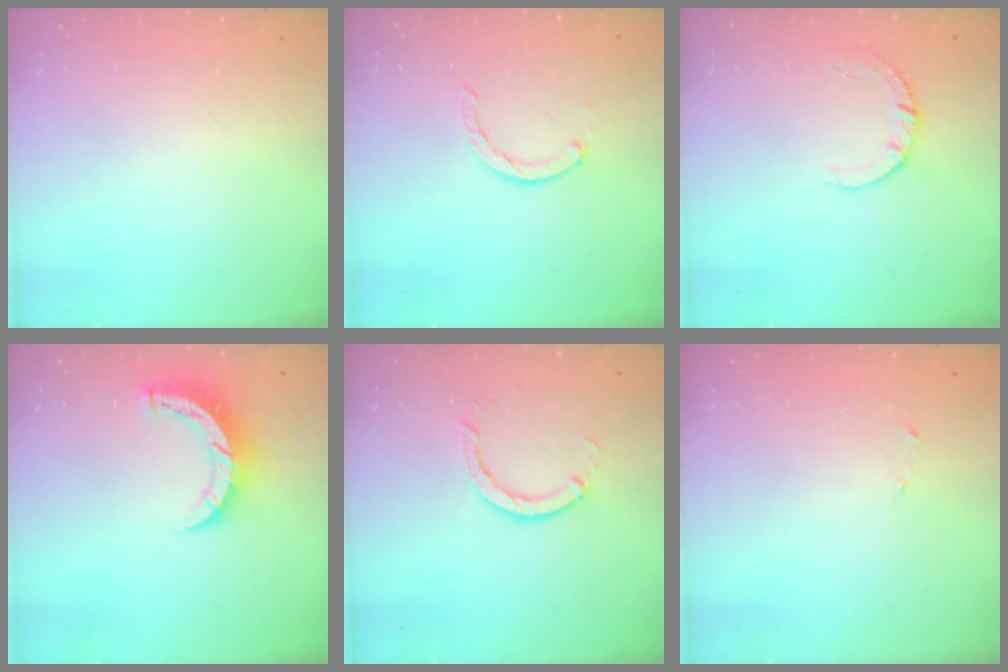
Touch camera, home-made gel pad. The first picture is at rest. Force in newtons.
{"total": 2.0, "press": 2.0, "slide": 0.4}
{"total": 2.8, "press": 2.8, "slide": 0.4}
{"total": 10.2, "press": 10.1, "slide": 1.0}
{"total": 2.9, "press": 2.9, "slide": 0.5}
{"total": 1.5, "press": 1.5, "slide": 0.2}